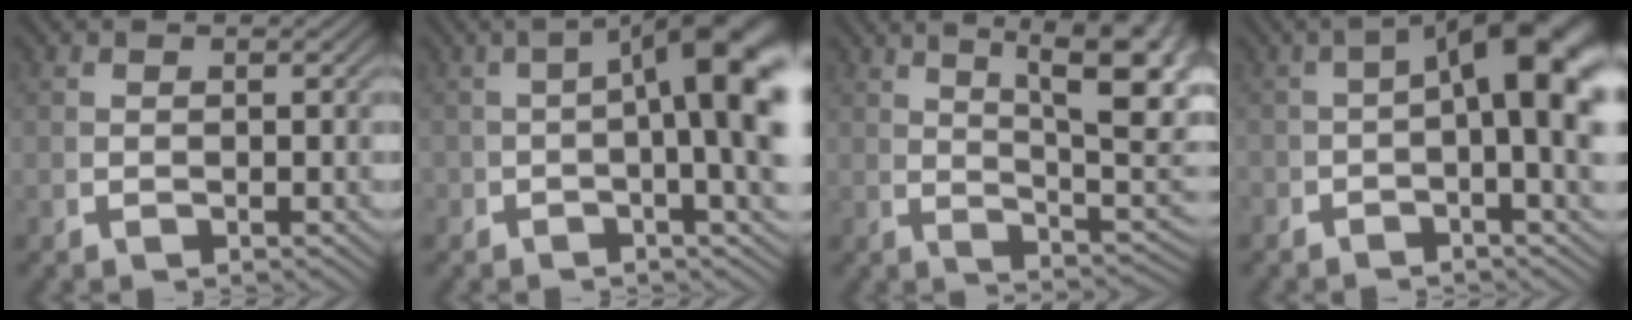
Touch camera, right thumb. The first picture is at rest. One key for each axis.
{"total": 9.3, "fx": 0.8, "fy": 3.4, "fz": 8.6, "tx": -0.108, "ty": 0.008, "tz": 0.003}
{"total": 11.3, "fx": 3.5, "fy": 5.1, "fz": 9.5, "tx": -0.112, "ty": -0.003, "tz": 0.055}
{"total": 7.8, "fx": 0.4, "fy": 2.8, "fz": 7.3, "tx": -0.092, "ty": -0.001, "tz": 0.000}